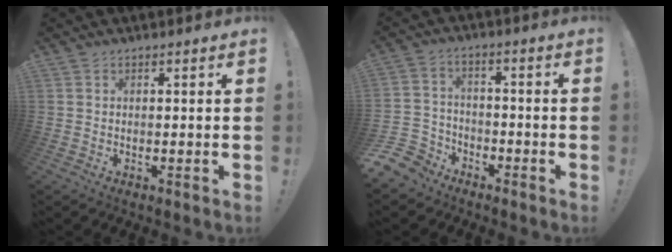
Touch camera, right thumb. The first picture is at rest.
{"total": 6.8, "force": [-4.8, 4.7, 1.1], "torque": [-0.026, 0.032, -0.090]}